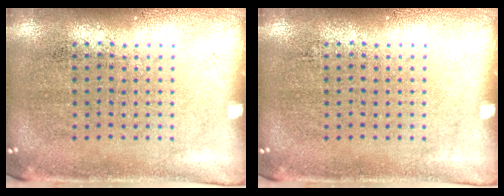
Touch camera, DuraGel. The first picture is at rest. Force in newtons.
{"total": 0.0}